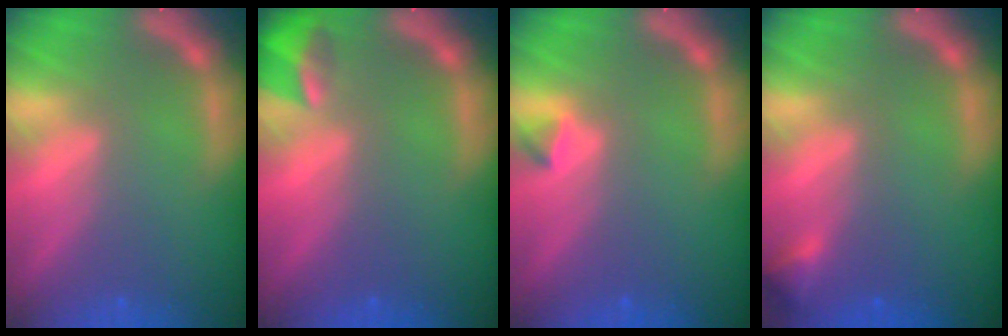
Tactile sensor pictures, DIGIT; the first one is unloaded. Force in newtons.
{"total": 2.9}
{"total": 0.9}
{"total": 1.4}